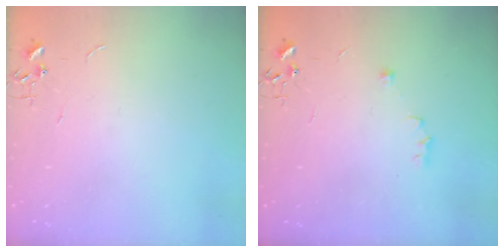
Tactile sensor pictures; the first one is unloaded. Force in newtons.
{"total": 5.2, "press": 5.1, "slide": 1.0}